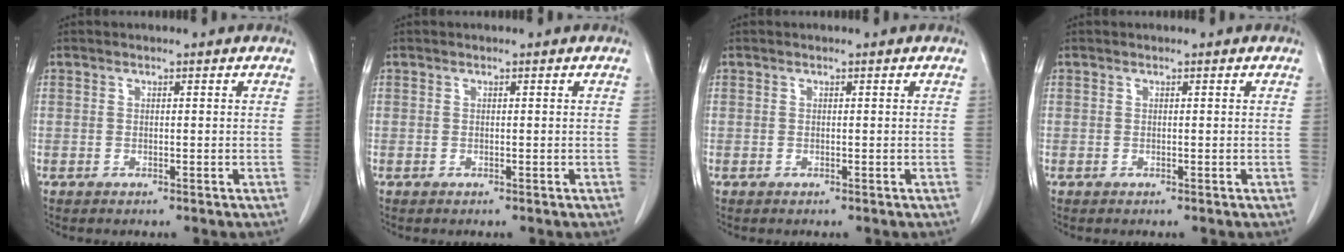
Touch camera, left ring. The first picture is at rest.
{"total": 0.0}
{"total": 0.0}
{"total": 0.0}